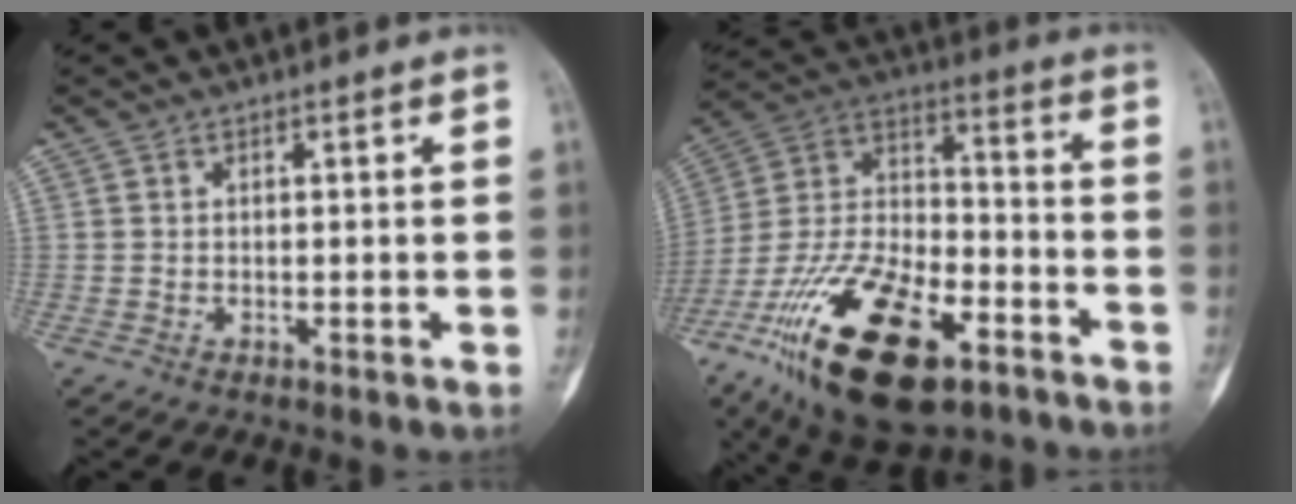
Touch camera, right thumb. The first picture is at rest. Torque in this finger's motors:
{"motor_torque": [0.86, 0.89, 1.84, -0.92, 0.19]}